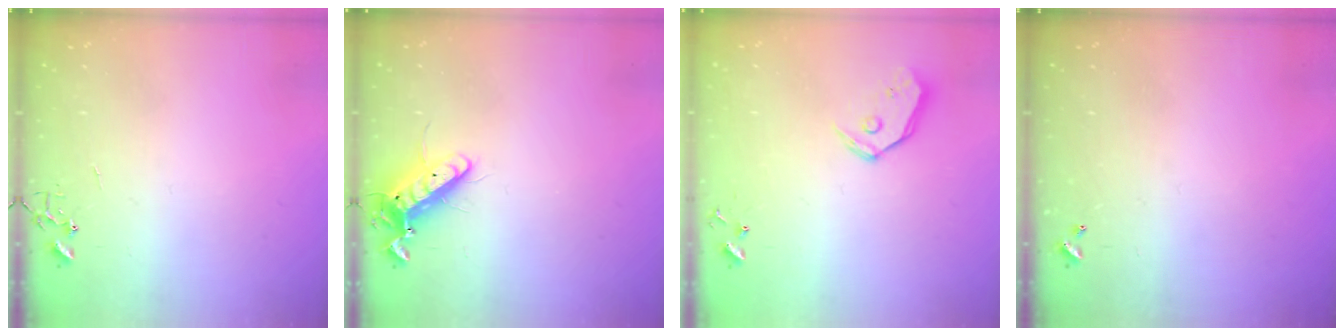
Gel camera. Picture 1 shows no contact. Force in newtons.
{"total": 11.8, "press": 11.6, "slide": 2.2}
{"total": 8.7, "press": 8.6, "slide": 1.3}
{"total": 0.0}